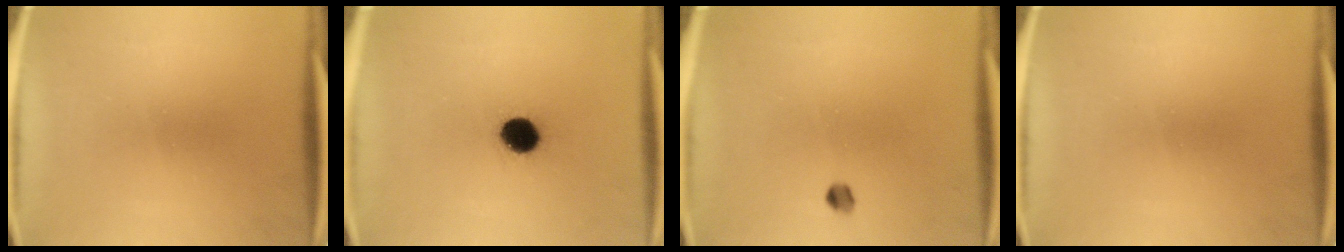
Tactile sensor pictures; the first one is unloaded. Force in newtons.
{"total": 9.2}
{"total": 1.7}
{"total": 0.0}